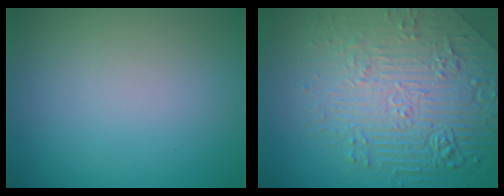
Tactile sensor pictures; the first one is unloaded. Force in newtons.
{"total": 8.5, "press": 6.1, "slide": 5.9}